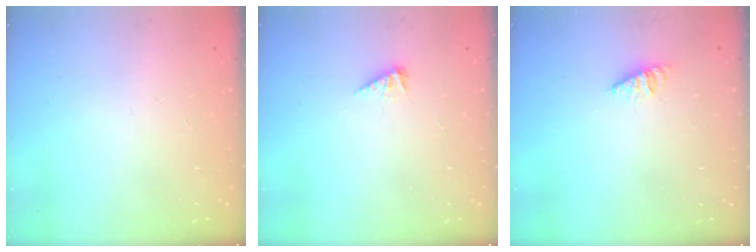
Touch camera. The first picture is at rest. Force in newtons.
{"total": 3.4, "press": 3.4, "slide": 0.5}
{"total": 1.3, "press": 1.3, "slide": 0.2}